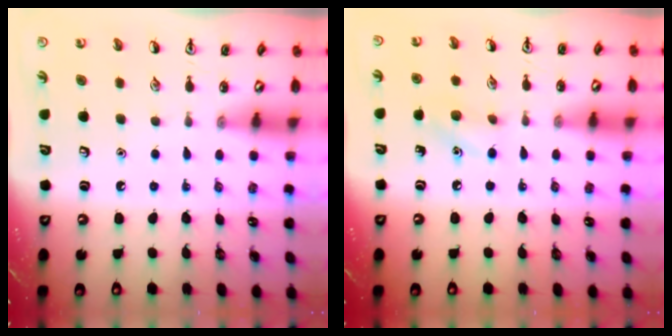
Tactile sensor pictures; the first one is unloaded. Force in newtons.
{"total": 7.5, "press": 7.3, "slide": 1.8}